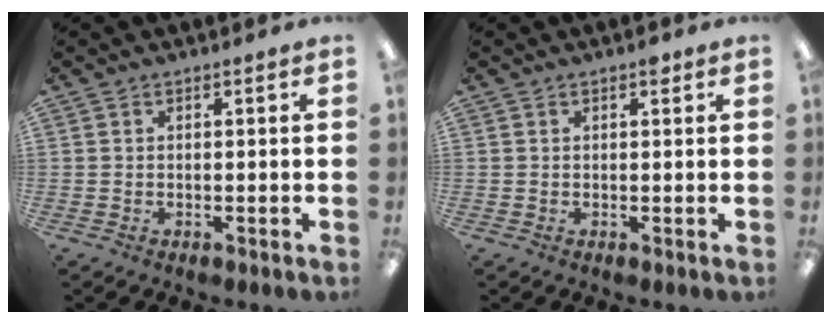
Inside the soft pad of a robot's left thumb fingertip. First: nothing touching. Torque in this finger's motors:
{"motor_torque": [0.04, -0.01, 0.37, -0.40, 0.00]}